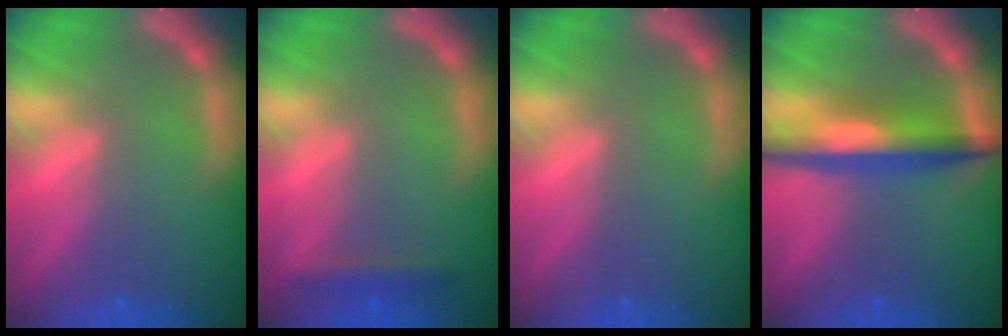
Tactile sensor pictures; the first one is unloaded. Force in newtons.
{"total": 1.9}
{"total": 0.0}
{"total": 6.5}